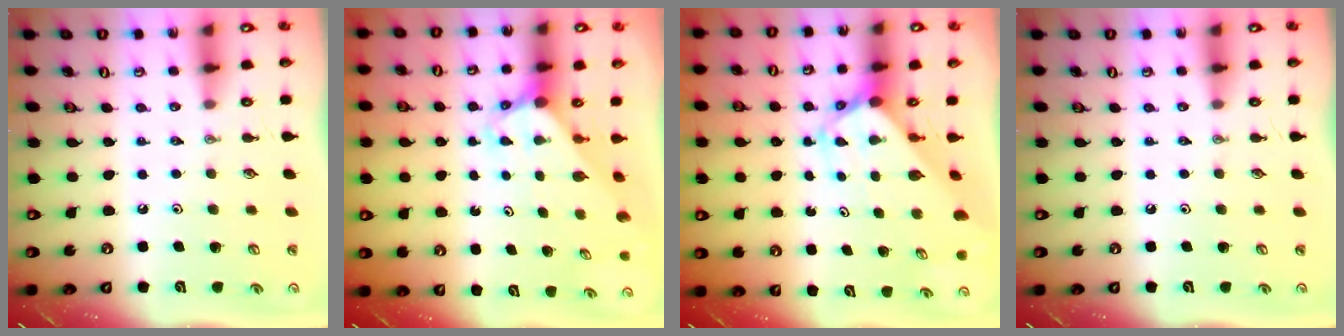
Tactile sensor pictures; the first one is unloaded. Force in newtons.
{"total": 3.0, "press": 3.0, "slide": 0.2}
{"total": 3.1, "press": 3.1, "slide": 0.2}
{"total": 0.0}